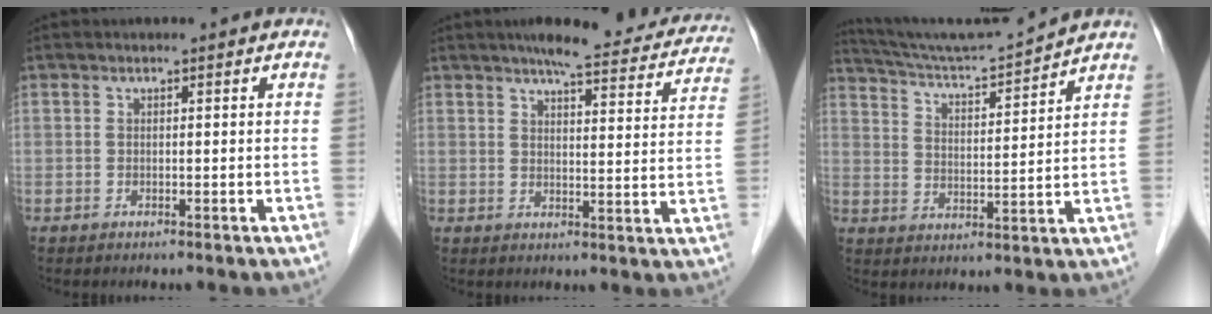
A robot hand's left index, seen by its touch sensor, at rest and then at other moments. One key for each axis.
{"total": 16.9, "fx": 14.8, "fy": 3.2, "fz": 7.7, "tx": -0.083, "ty": 0.004, "tz": 0.169}
{"total": 11.6, "fx": 11.1, "fy": -1.7, "fz": 2.9, "tx": -0.062, "ty": -0.002, "tz": 0.190}